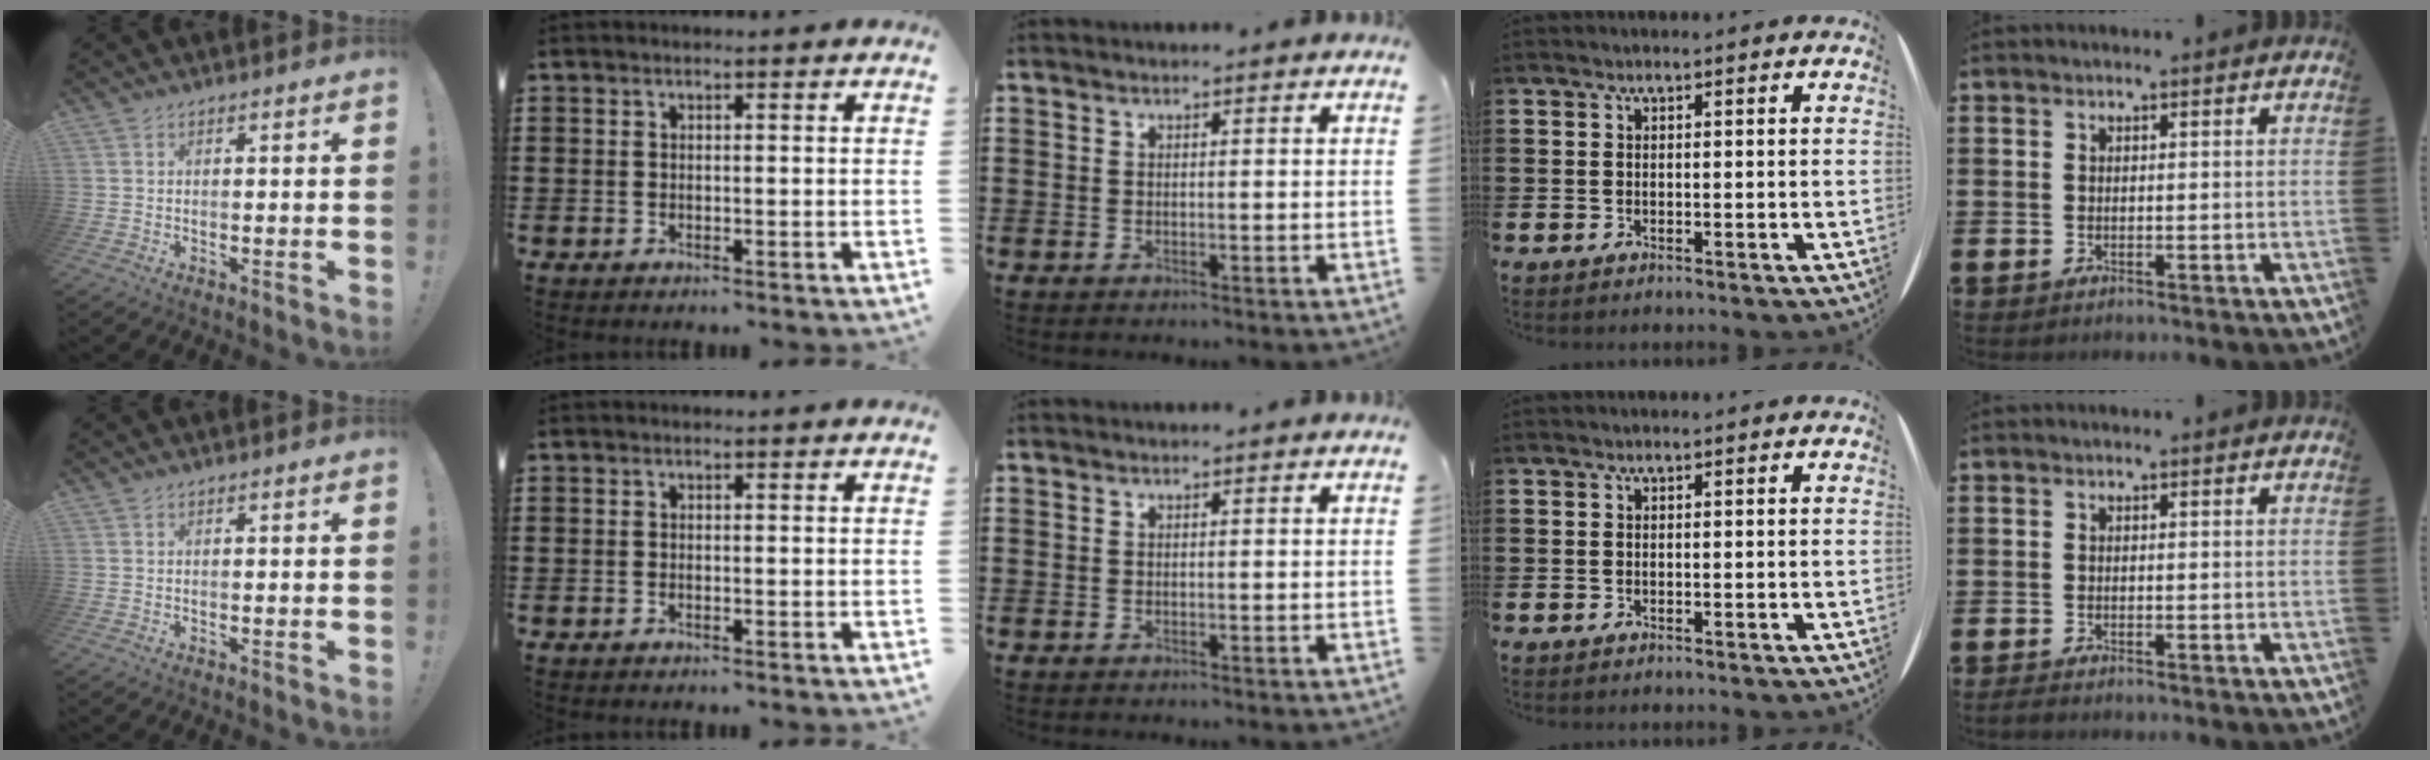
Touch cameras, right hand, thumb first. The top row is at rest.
{"little": {"total": 0.5, "force": [-0.4, 0.1, 0.3], "torque": [-0.006, -0.001, -0.009]}}